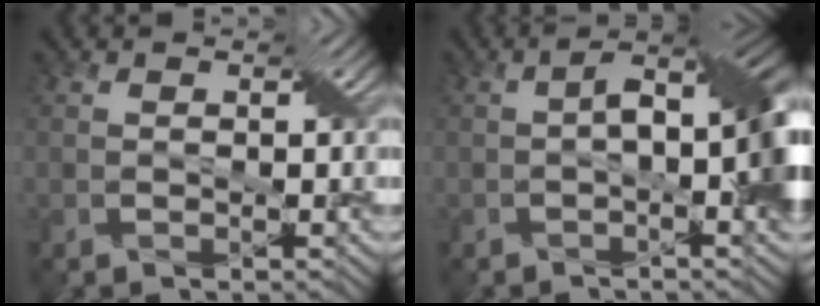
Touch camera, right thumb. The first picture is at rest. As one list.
[{"total": 8.1, "force": [-0.2, 2.9, 7.5], "torque": [-0.116, 0.008, -0.006]}]